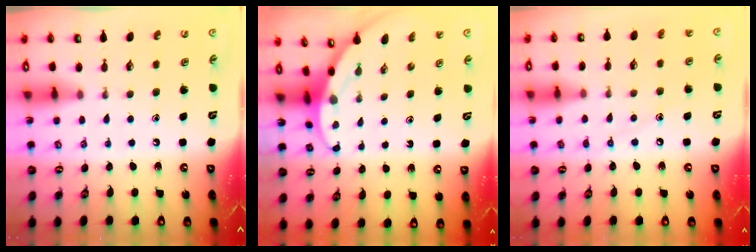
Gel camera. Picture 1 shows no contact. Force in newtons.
{"total": 3.3, "press": 3.3, "slide": 0.1}
{"total": 6.5, "press": 6.5, "slide": 0.5}